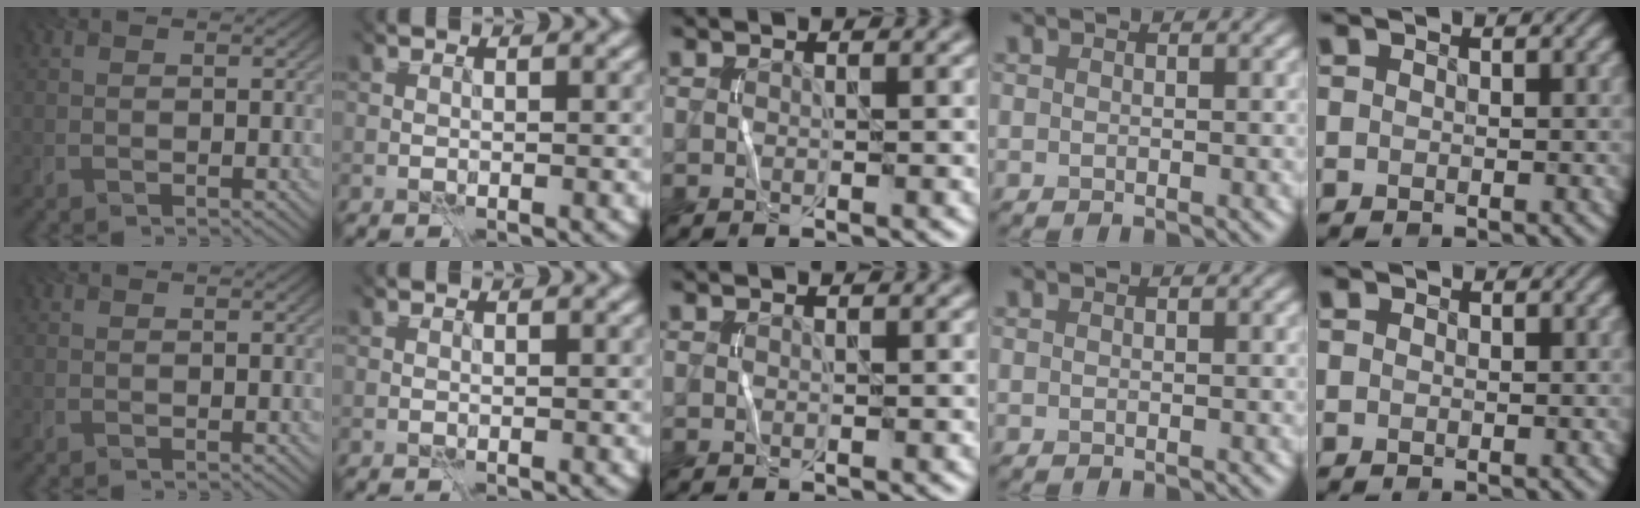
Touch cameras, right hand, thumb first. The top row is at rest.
{"little": {"total": 0.6, "force": [-0.3, -0.2, -0.4], "torque": [0.004, -0.003, 0.000]}}